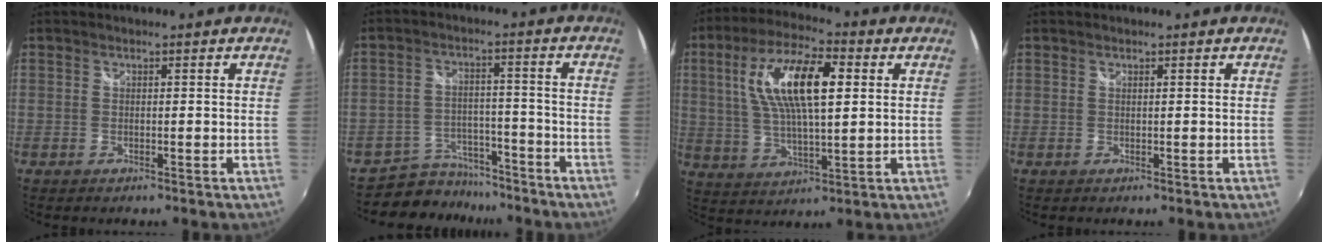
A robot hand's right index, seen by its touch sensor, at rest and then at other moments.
{"total": 9.1, "force": [-8.0, 4.4, 0.8], "torque": [-0.033, 0.019, -0.119]}
{"total": 15.5, "force": [4.1, 5.6, 13.9], "torque": [-0.261, 0.017, 0.073]}
{"total": 0.0}